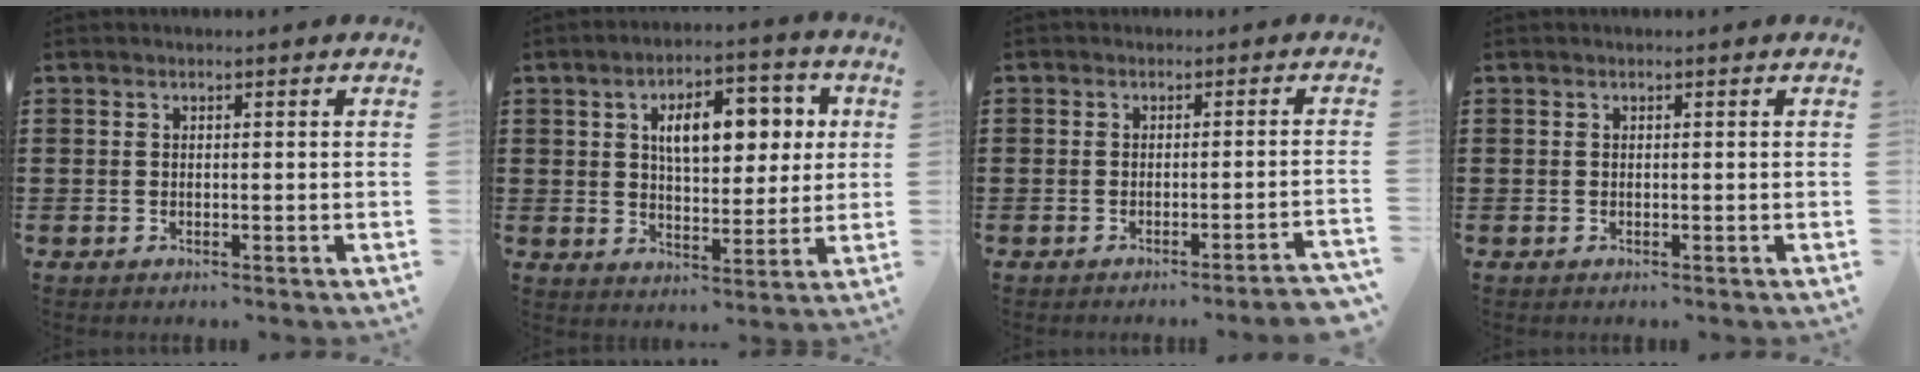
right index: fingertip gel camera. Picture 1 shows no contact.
{"total": 9.1, "force": [2.6, 4.7, 7.4], "torque": [-0.114, 0.000, 0.034]}
{"total": 1.7, "force": [-1.6, -0.2, 0.6], "torque": [-0.011, -0.002, -0.032]}
{"total": 0.0}